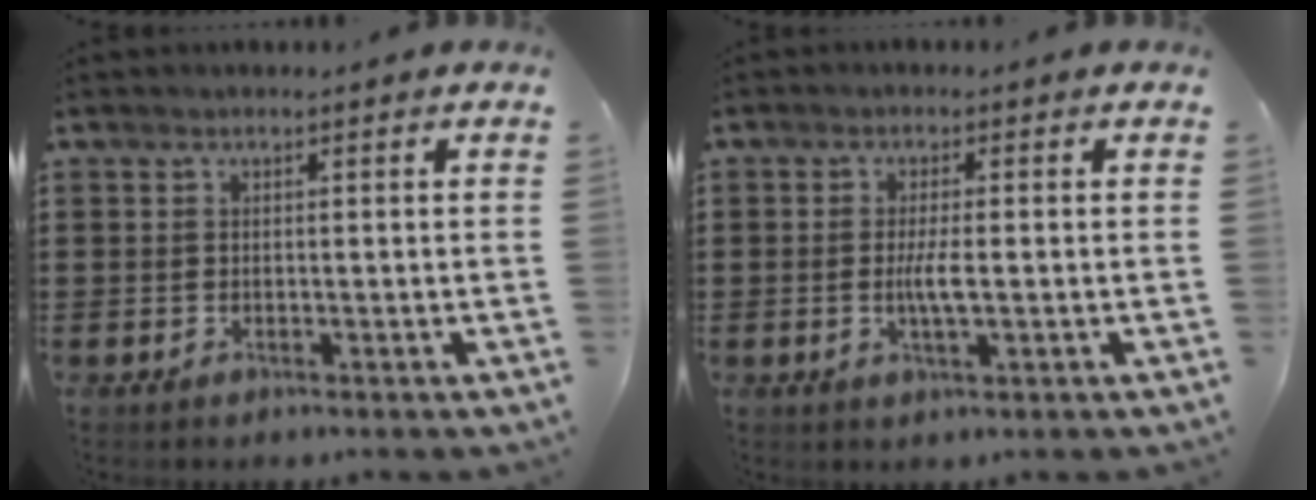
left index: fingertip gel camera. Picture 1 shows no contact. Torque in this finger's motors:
{"motor_torque": [0.73, 0.13, 0.11, 0.10]}